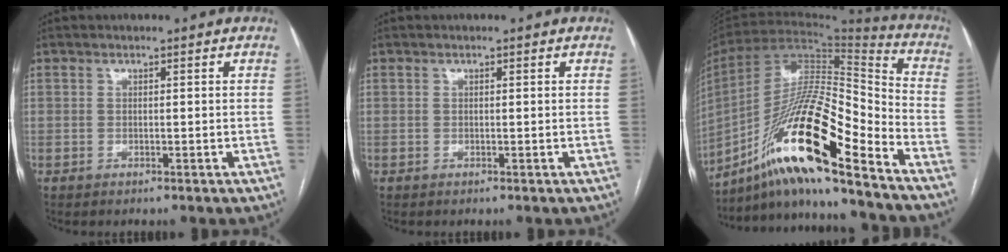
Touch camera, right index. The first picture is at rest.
{"total": 0.0}
{"total": 21.8, "force": [-13.9, 2.1, 16.7], "torque": [-0.318, -0.002, -0.251]}